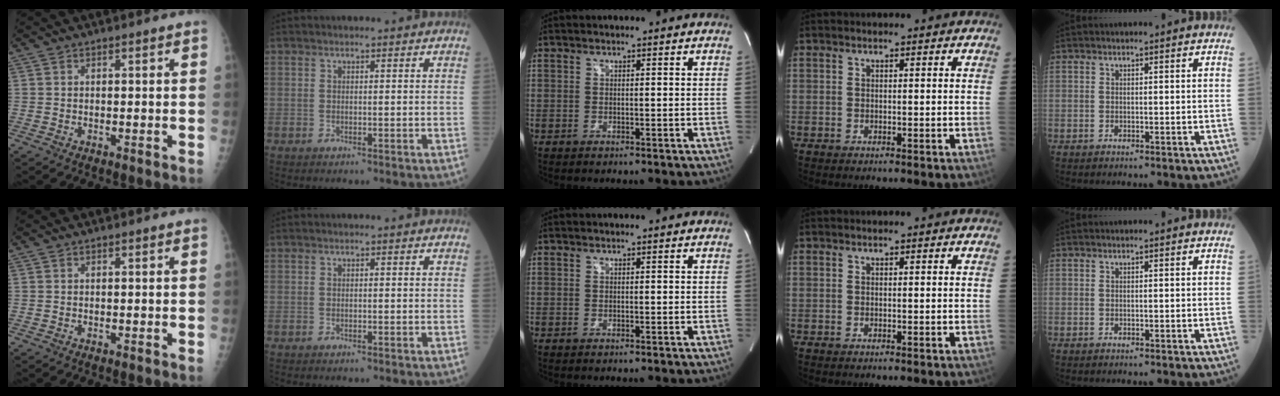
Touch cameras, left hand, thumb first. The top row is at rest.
{}